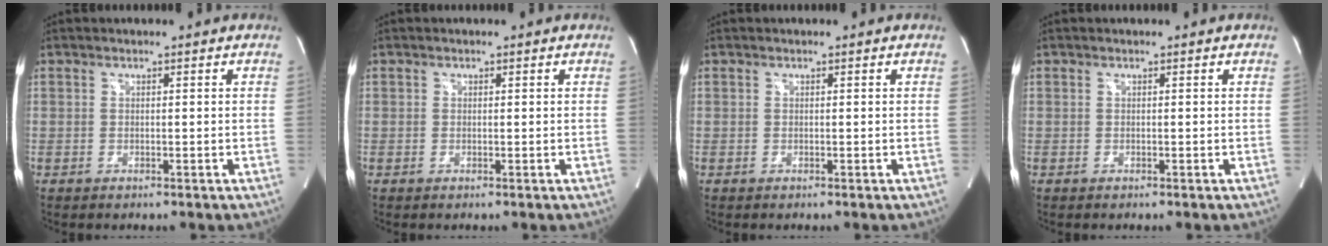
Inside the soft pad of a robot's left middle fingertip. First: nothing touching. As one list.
[{"total": 0.0}, {"total": 0.0}, {"total": 0.0}]